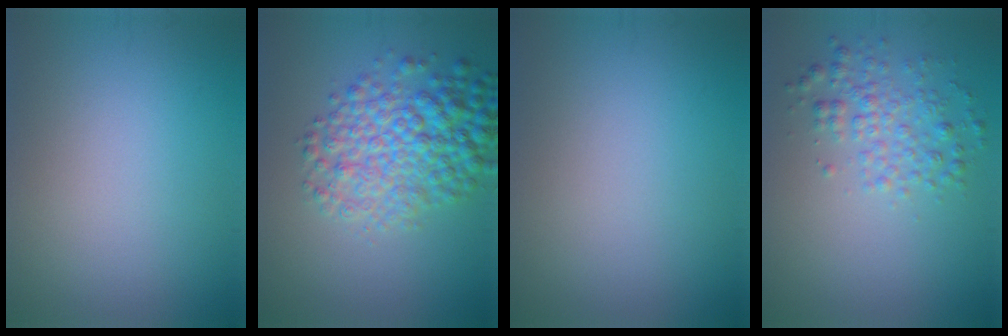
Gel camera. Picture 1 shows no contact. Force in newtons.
{"total": 6.6, "press": 6.6, "slide": 0.1}
{"total": 0.0}
{"total": 2.9, "press": 2.9, "slide": 0.0}